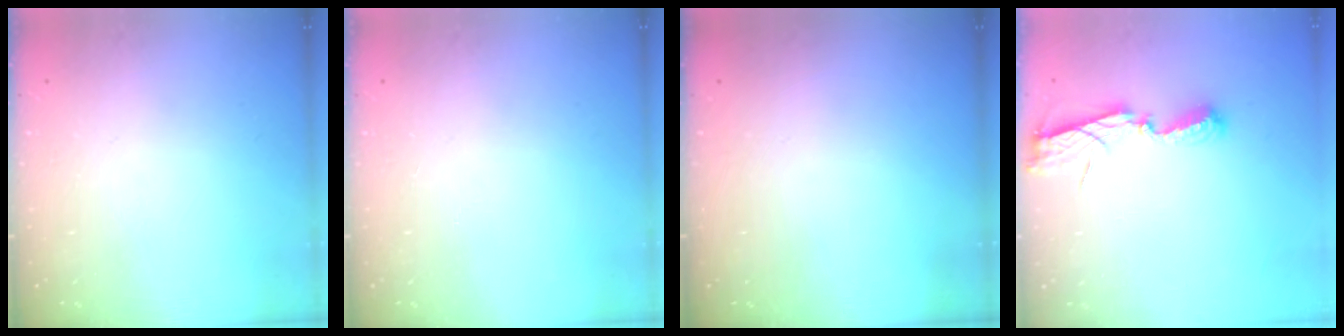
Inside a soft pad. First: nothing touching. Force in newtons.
{"total": 0.0}
{"total": 0.0}
{"total": 6.2, "press": 6.2, "slide": 0.2}